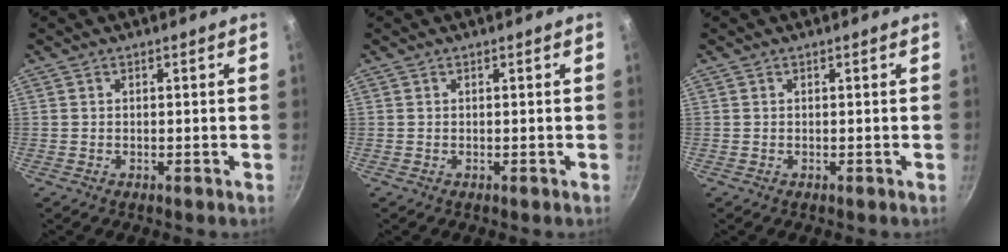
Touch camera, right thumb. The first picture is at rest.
{"total": 0.0}
{"total": 0.0}